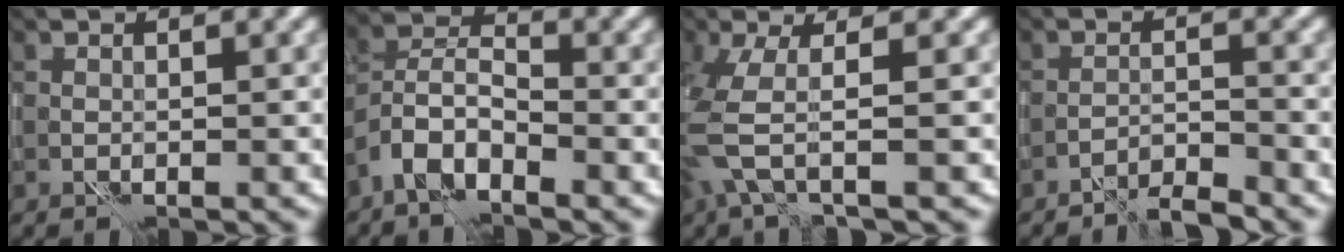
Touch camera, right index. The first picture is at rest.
{"total": 4.6, "force": [-3.0, 2.1, 2.8], "torque": [-0.055, 0.009, -0.069]}
{"total": 4.8, "force": [-1.0, 1.5, 4.4], "torque": [-0.119, -0.007, -0.028]}
{"total": 2.8, "force": [-2.6, 0.0, 0.8], "torque": [-0.010, 0.007, -0.051]}